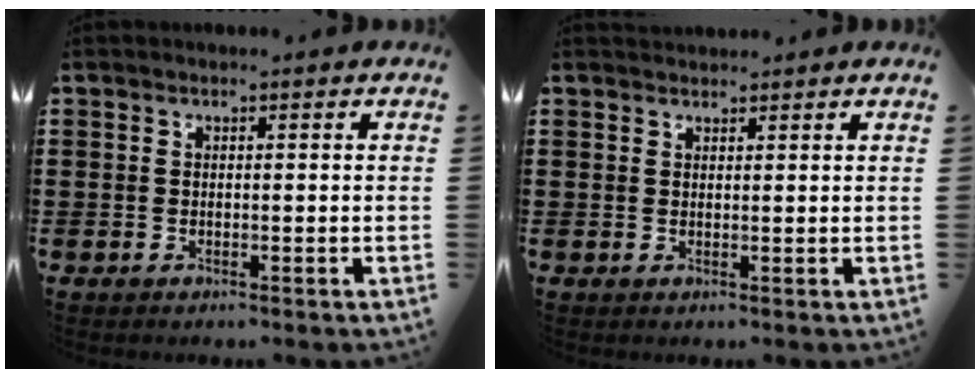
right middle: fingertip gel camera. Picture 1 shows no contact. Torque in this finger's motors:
{"motor_torque": [-0.03, -0.02, 0.03, 0.01]}